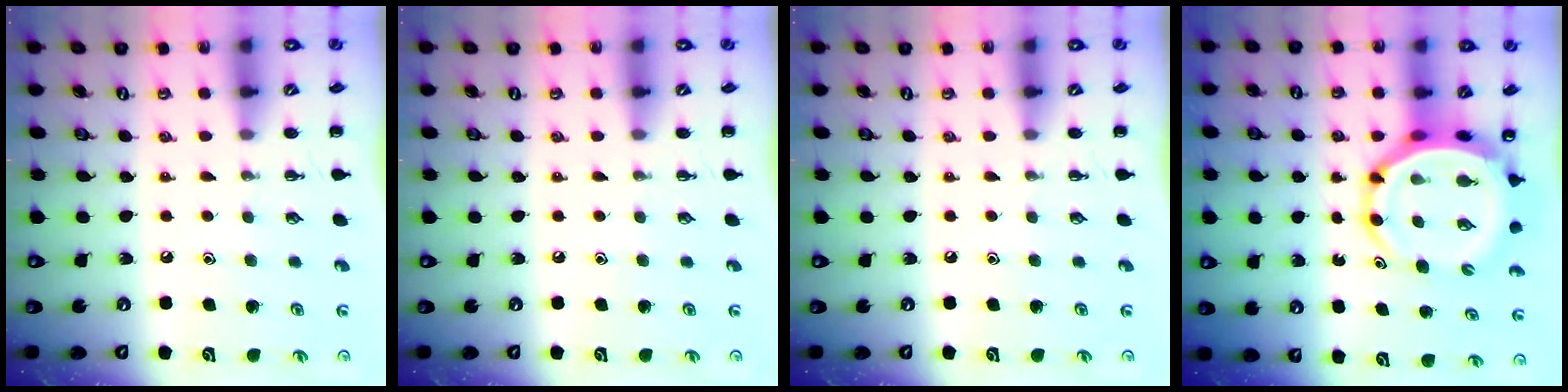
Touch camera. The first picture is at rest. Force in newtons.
{"total": 0.0}
{"total": 0.0}
{"total": 8.4, "press": 8.0, "slide": 2.7}